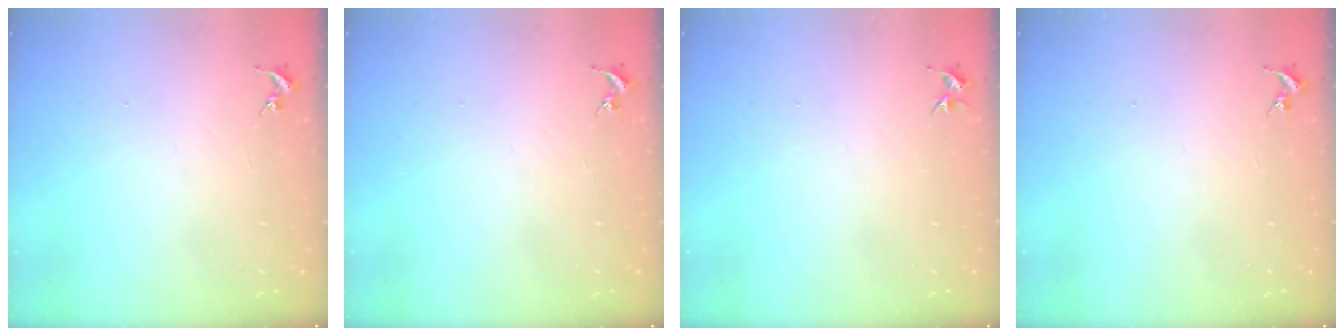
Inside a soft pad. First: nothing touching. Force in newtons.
{"total": 0.0}
{"total": 3.4, "press": 3.4, "slide": 0.4}
{"total": 0.0}